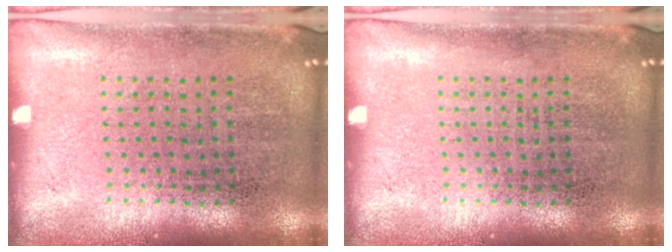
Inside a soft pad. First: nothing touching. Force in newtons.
{"total": 0.0}